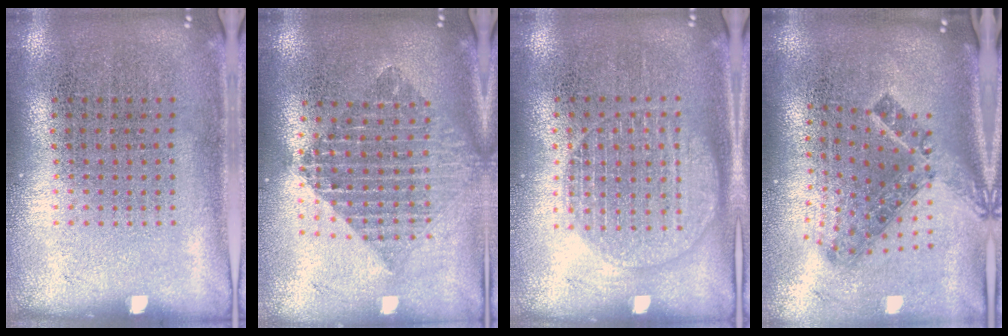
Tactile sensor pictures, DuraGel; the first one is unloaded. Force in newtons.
{"total": 2.1, "press": 1.7, "slide": 1.3}
{"total": 1.3, "press": 1.3, "slide": 0.1}
{"total": 1.7, "press": 1.2, "slide": 1.1}